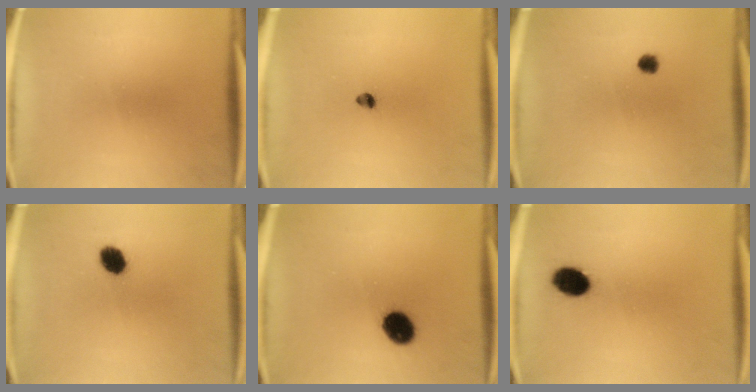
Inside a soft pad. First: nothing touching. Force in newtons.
{"total": 1.7}
{"total": 1.7}
{"total": 4.9}
{"total": 8.1}
{"total": 6.6}